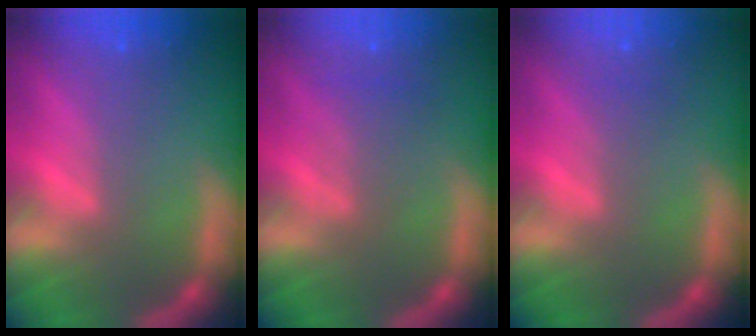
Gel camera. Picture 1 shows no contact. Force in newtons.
{"total": 2.5}
{"total": 1.0}